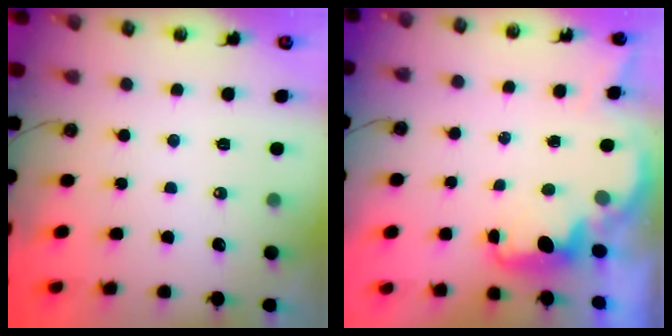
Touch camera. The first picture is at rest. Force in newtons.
{"total": 1.8, "press": 1.7, "slide": 0.7}